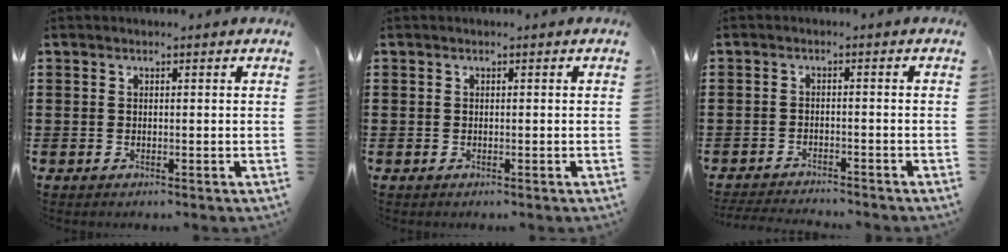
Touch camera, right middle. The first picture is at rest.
{"total": 0.0}
{"total": 2.6, "force": [-2.6, 0.0, 0.3], "torque": [-0.008, -0.005, -0.053]}